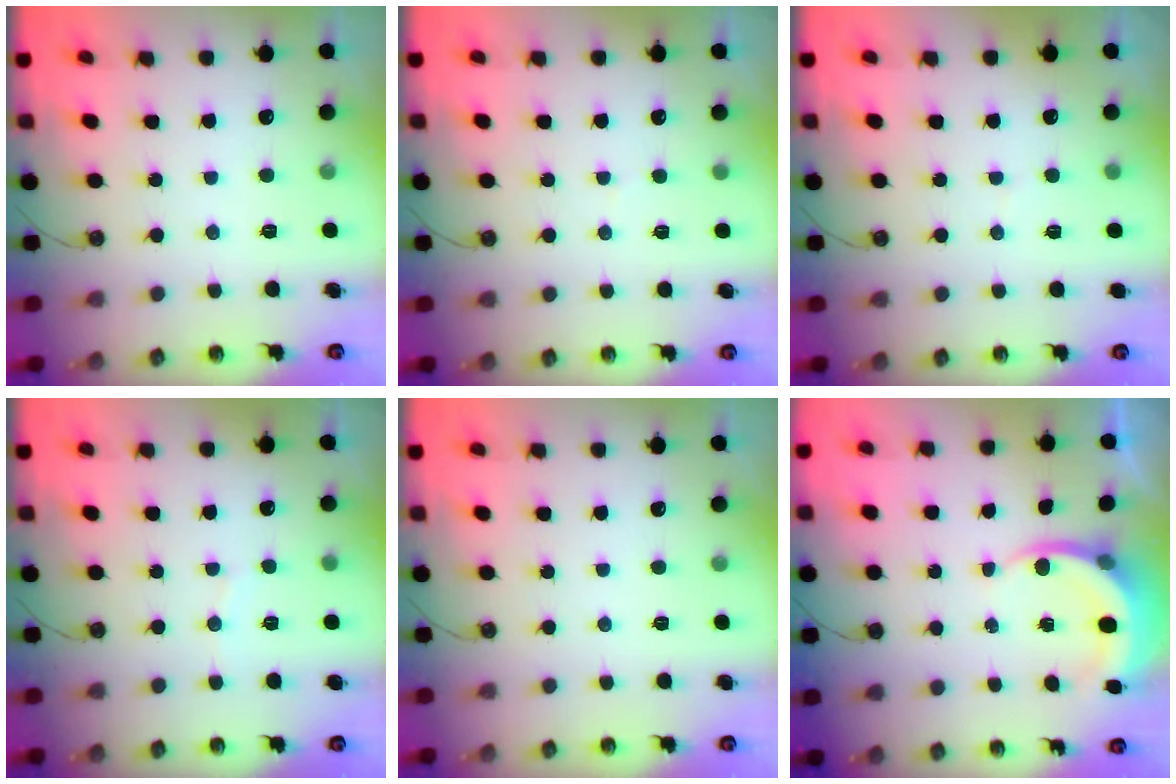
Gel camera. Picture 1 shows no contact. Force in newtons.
{"total": 2.9, "press": 2.9, "slide": 0.2}
{"total": 2.7, "press": 2.6, "slide": 0.2}
{"total": 3.0, "press": 3.0, "slide": 0.4}
{"total": 0.0}
{"total": 4.5, "press": 4.5, "slide": 0.1}